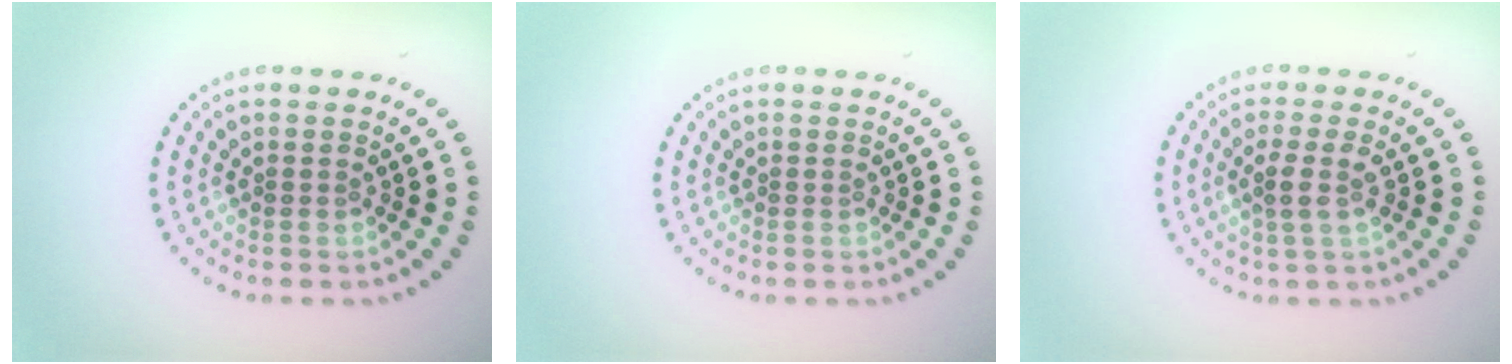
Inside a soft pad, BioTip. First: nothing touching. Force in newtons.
{"total": 0.0}
{"total": 2.3, "press": 1.8, "slide": 1.5}